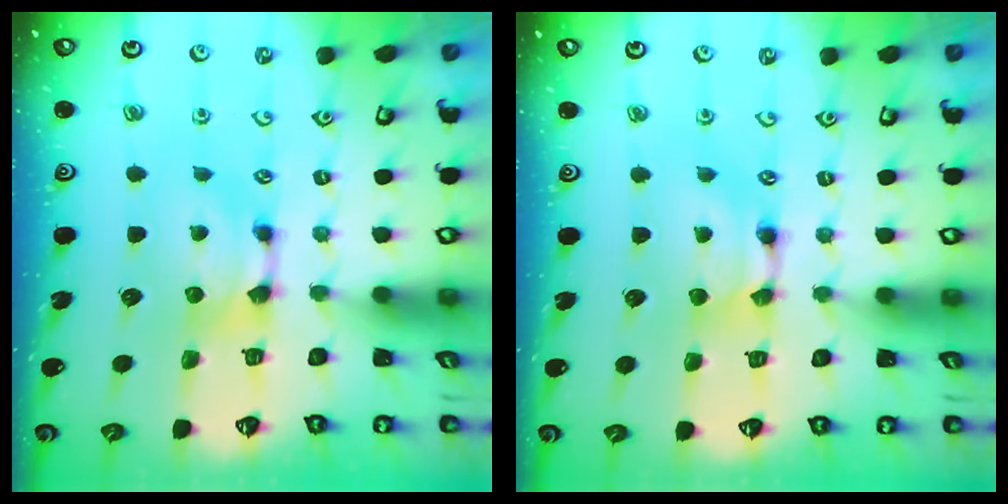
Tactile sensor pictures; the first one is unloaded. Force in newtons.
{"total": 1.5, "press": 1.5, "slide": 0.2}